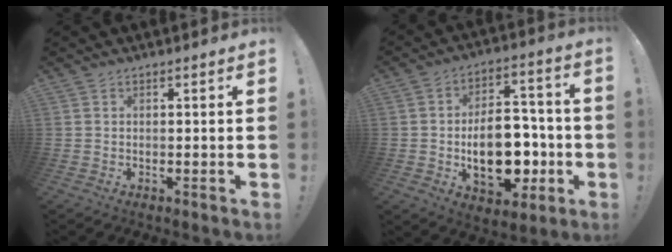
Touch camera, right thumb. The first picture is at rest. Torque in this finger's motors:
{"motor_torque": [2.53, 2.26, 1.73, -0.90, 0.53]}